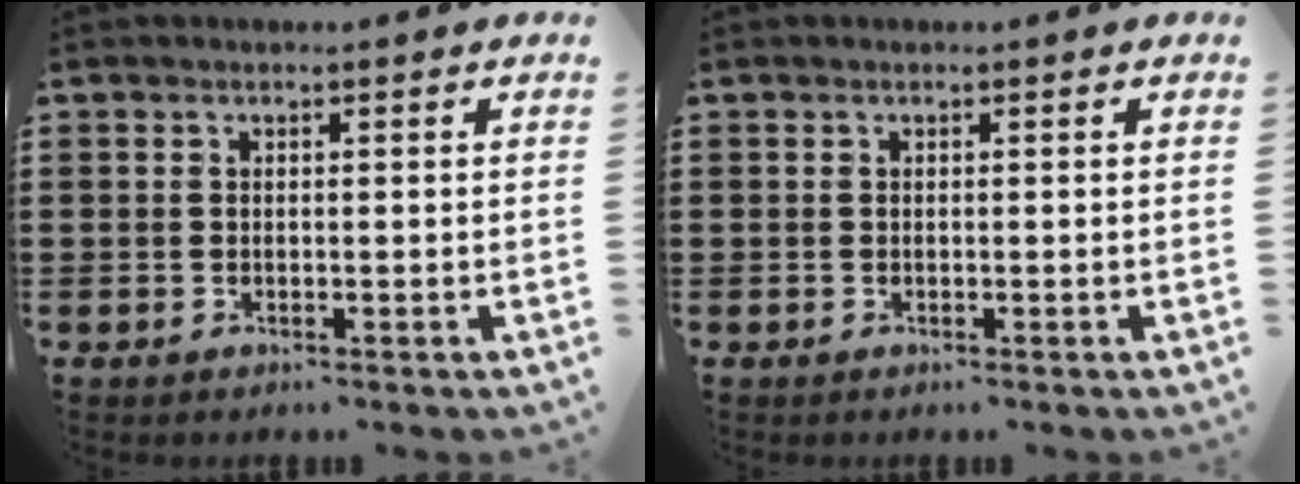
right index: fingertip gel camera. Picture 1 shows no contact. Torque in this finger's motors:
{"motor_torque": [-0.20, 0.31, 0.00, 0.00]}